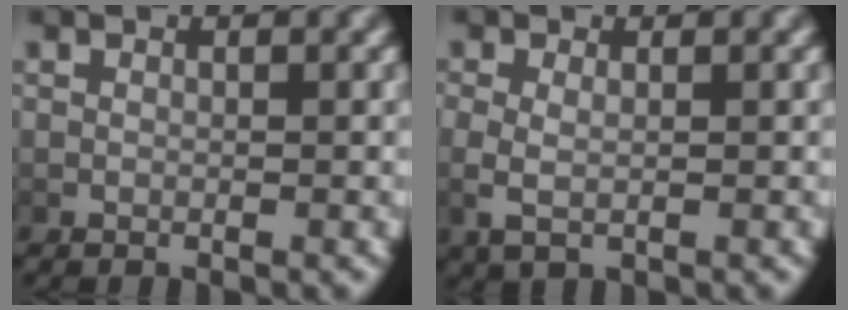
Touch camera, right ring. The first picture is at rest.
{"total": 2.6, "force": [0.1, 1.6, 2.0], "torque": [-0.056, -0.014, 0.014]}